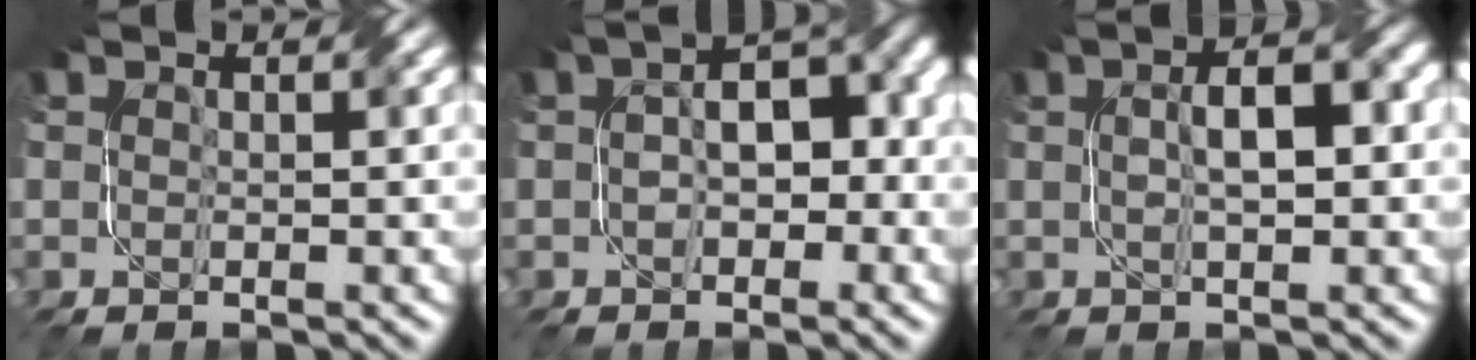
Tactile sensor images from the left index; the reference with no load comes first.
{"total": 5.7, "force": [-1.4, 3.0, 4.6], "torque": [-0.067, 0.014, -0.028]}
{"total": 3.8, "force": [0.4, 0.8, 3.7], "torque": [-0.064, 0.011, 0.006]}